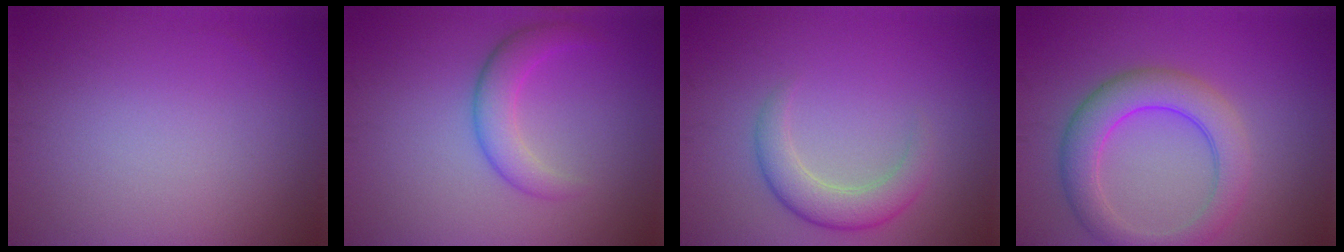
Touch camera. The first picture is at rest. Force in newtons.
{"total": 3.3, "press": 3.3, "slide": 0.2}
{"total": 3.5, "press": 3.5, "slide": 0.2}
{"total": 5.5, "press": 5.4, "slide": 0.2}